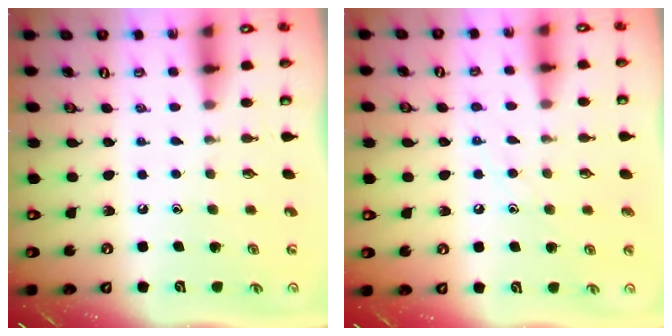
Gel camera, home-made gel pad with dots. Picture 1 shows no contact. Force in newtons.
{"total": 7.5, "press": 7.4, "slide": 0.6}